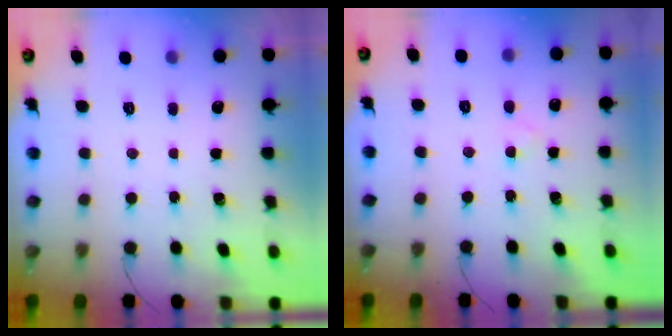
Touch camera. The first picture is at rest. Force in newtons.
{"total": 1.5, "press": 1.3, "slide": 0.8}